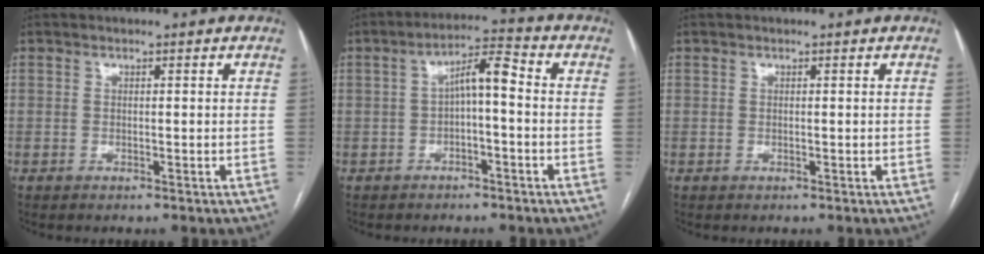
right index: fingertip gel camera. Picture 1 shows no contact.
{"total": 5.9, "force": [-0.3, 1.5, 5.7], "torque": [-0.099, 0.030, -0.007]}
{"total": 0.0}